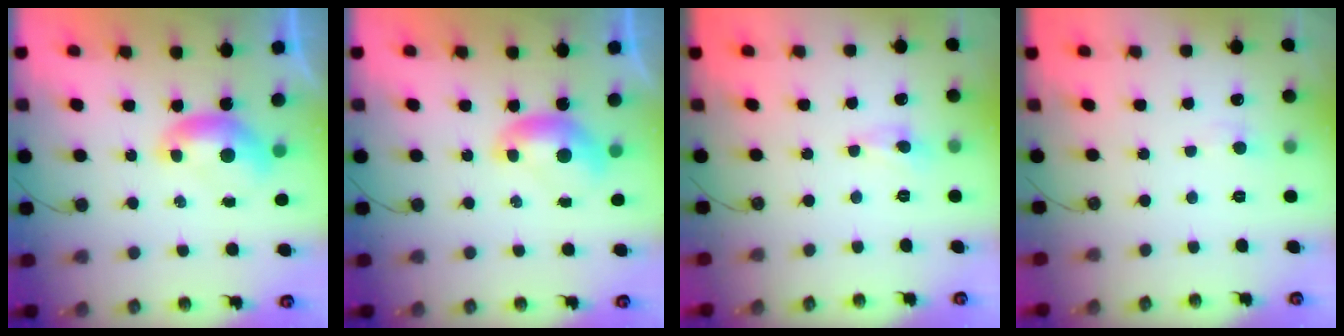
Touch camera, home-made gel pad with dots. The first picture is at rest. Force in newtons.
{"total": 0.0}
{"total": 1.0, "press": 0.9, "slide": 0.6}
{"total": 0.0}